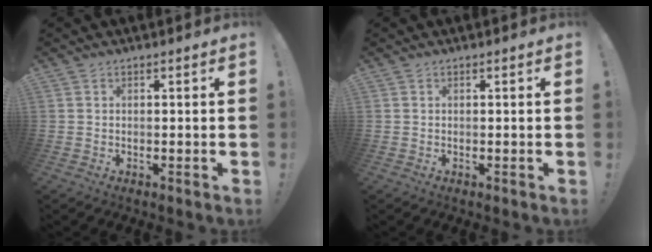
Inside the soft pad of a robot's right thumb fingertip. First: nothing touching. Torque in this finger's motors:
{"motor_torque": [-0.02, 0.02, -0.01, -0.01, 0.02]}